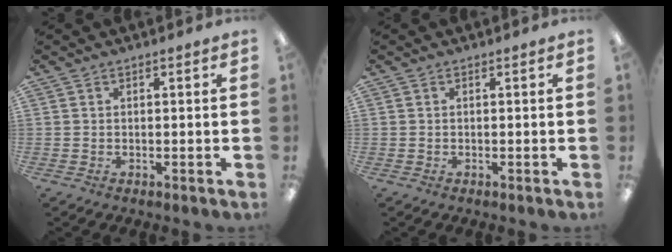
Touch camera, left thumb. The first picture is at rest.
{"total": 0.0}